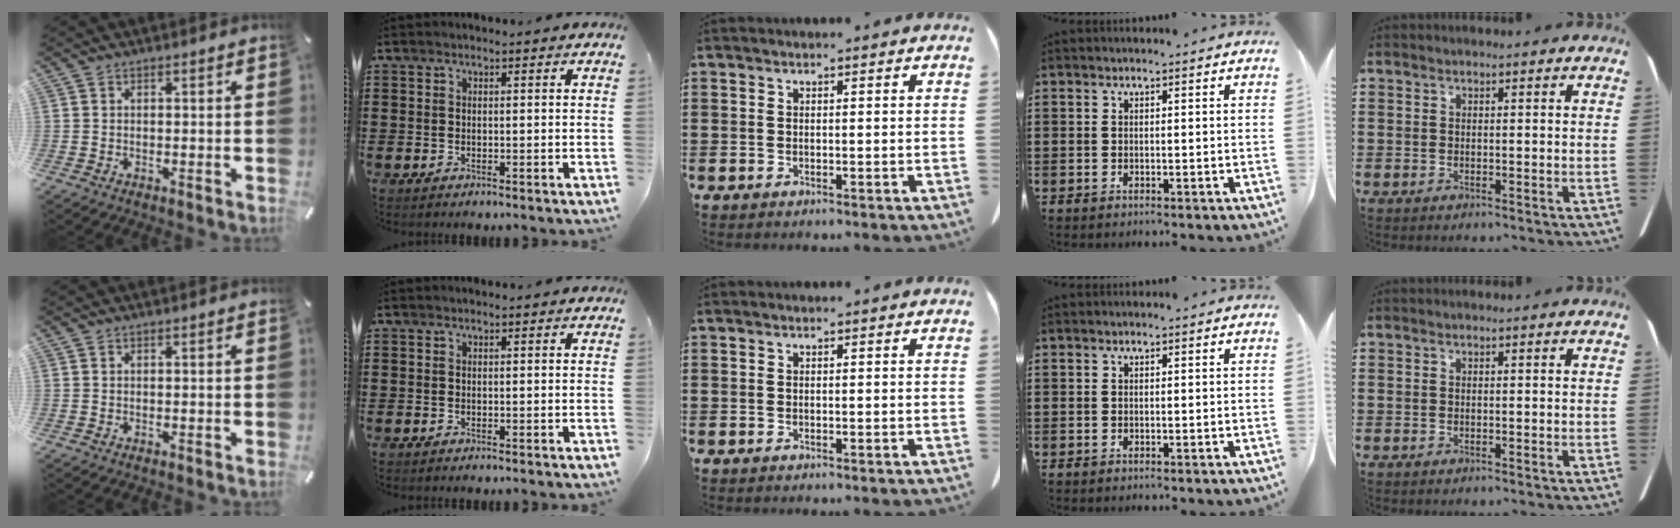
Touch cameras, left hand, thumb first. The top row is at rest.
{}